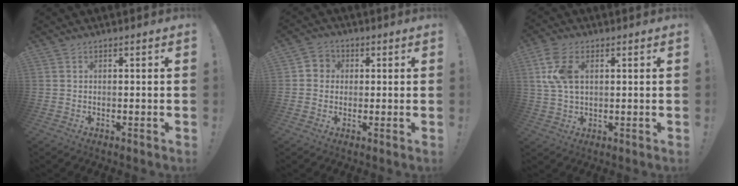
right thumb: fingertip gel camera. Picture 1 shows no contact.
{"total": 4.0, "force": [-0.4, 3.8, 1.2], "torque": [-0.020, 0.011, -0.008]}
{"total": 9.2, "force": [2.6, 5.5, 6.9], "torque": [-0.148, 0.006, 0.051]}